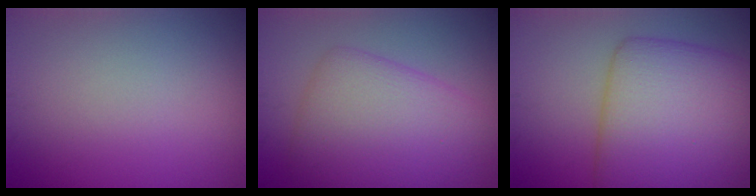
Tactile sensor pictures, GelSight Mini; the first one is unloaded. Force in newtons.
{"total": 6.7, "press": 6.7, "slide": 0.1}
{"total": 9.6, "press": 9.6, "slide": 0.3}